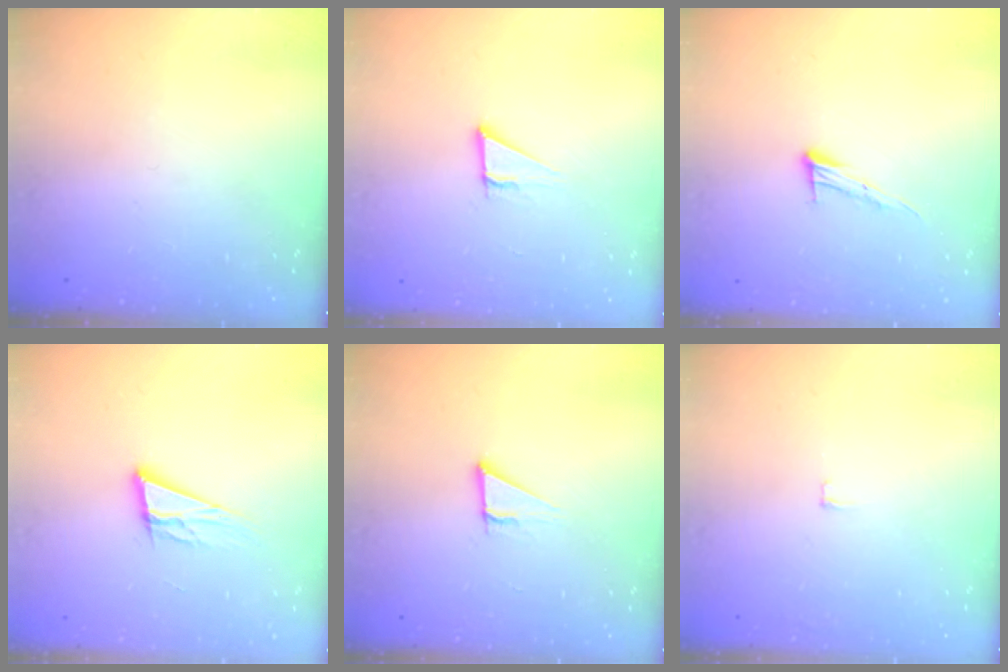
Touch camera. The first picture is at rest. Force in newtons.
{"total": 2.9, "press": 2.9, "slide": 0.1}
{"total": 8.4, "press": 8.4, "slide": 0.4}
{"total": 12.2, "press": 11.7, "slide": 3.4}
{"total": 2.9, "press": 2.9, "slide": 0.1}
{"total": 2.4, "press": 2.4, "slide": 0.2}